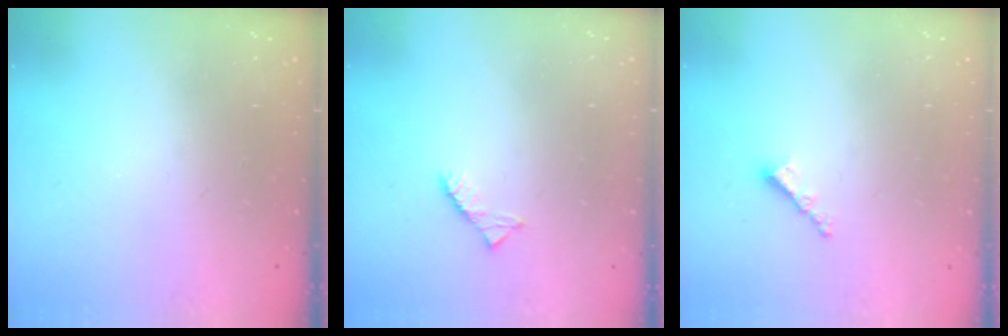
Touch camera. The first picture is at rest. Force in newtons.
{"total": 2.6, "press": 2.6, "slide": 0.4}
{"total": 2.9, "press": 2.9, "slide": 0.5}